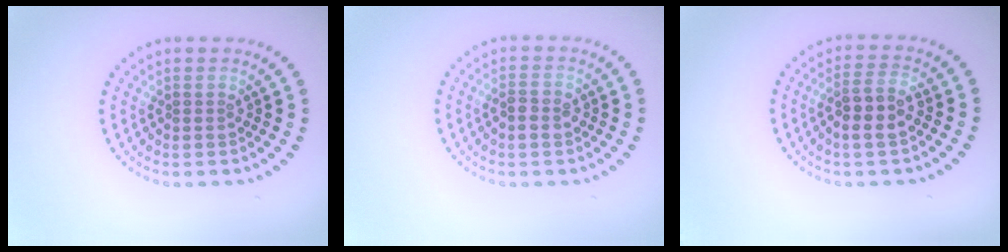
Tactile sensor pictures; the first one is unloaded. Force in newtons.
{"total": 1.6, "press": 1.6, "slide": 0.2}
{"total": 3.0, "press": 2.7, "slide": 1.2}